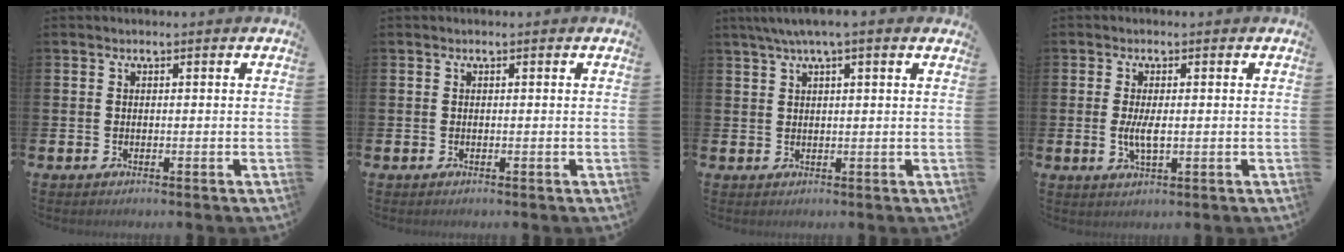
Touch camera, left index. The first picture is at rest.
{"total": 0.0}
{"total": 3.5, "force": [2.6, 0.1, 2.4], "torque": [-0.045, 0.000, 0.045]}
{"total": 3.0, "force": [0.0, 1.0, 2.8], "torque": [-0.052, 0.000, -0.001]}